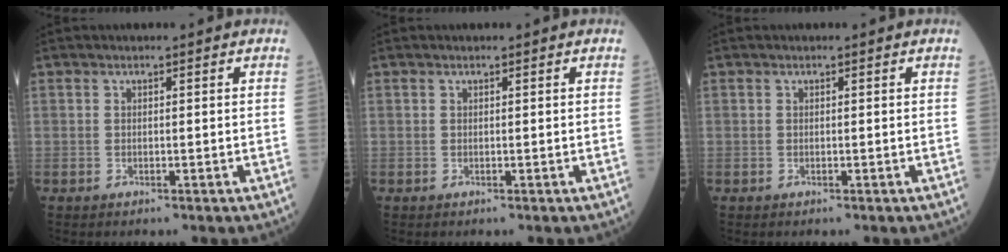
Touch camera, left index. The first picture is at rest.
{"total": 0.0}
{"total": 0.0}